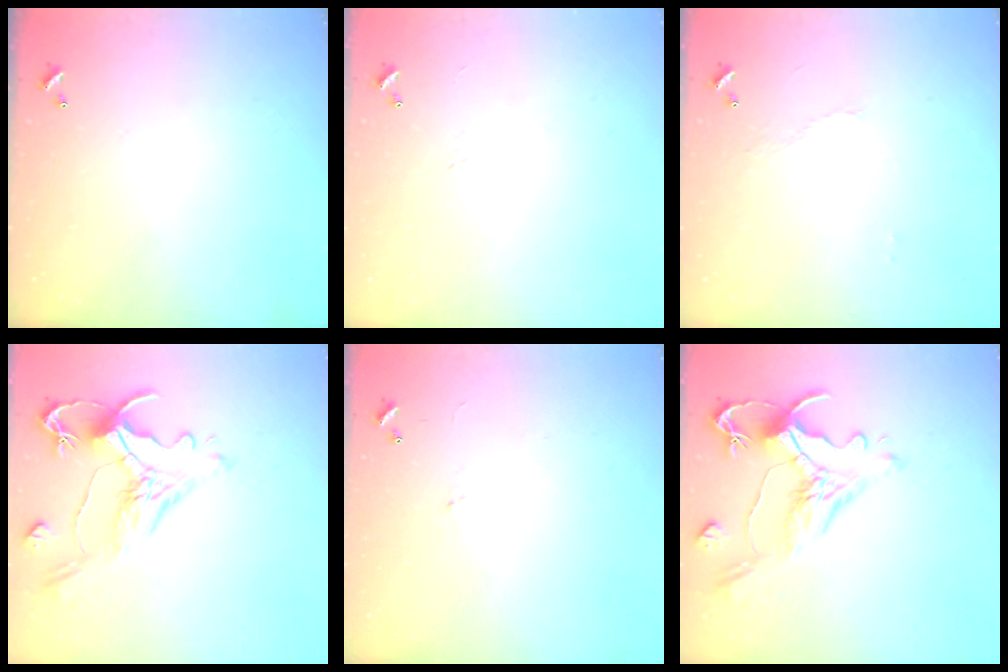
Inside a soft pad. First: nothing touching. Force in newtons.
{"total": 0.0}
{"total": 2.9, "press": 2.8, "slide": 0.6}
{"total": 1.5, "press": 0.2, "slide": 1.5}
{"total": 0.7, "press": 0.4, "slide": 0.6}
{"total": 1.5, "press": 0.2, "slide": 1.5}